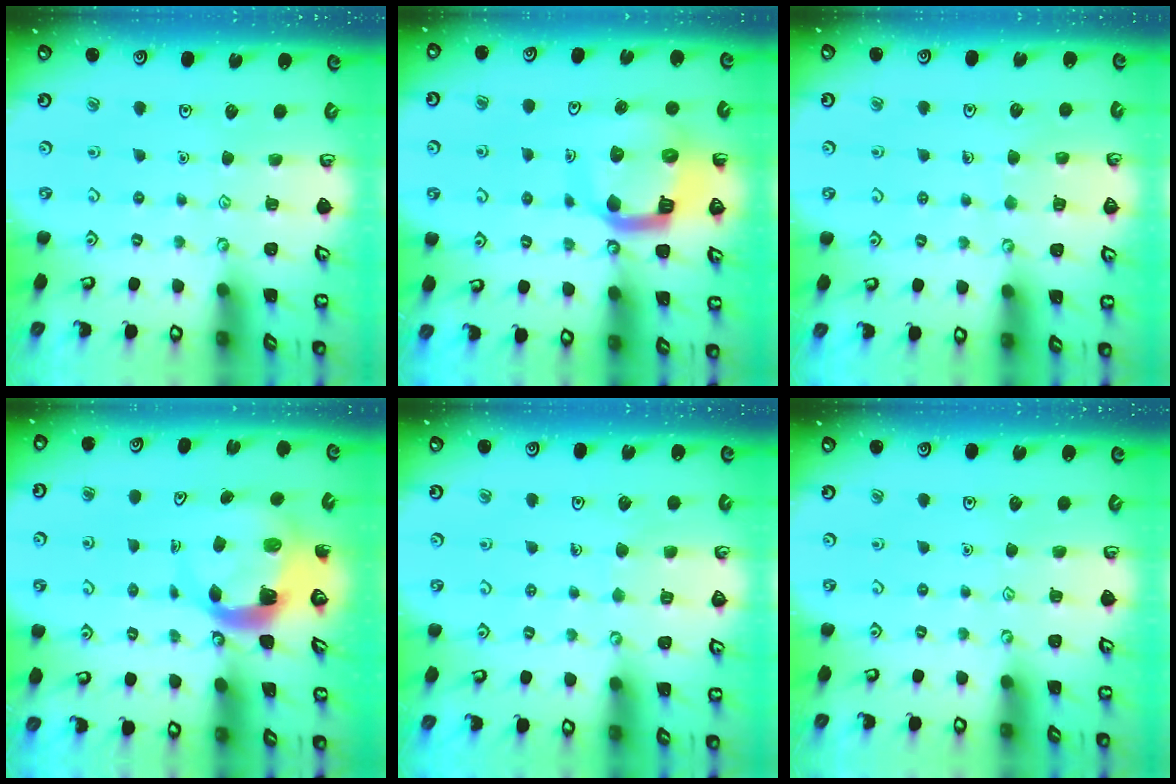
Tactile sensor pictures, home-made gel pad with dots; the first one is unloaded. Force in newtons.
{"total": 14.1, "press": 14.0, "slide": 1.8}
{"total": 5.2, "press": 5.2, "slide": 0.4}
{"total": 5.6, "press": 5.6, "slide": 0.8}
{"total": 4.3, "press": 4.2, "slide": 0.3}
{"total": 0.0}